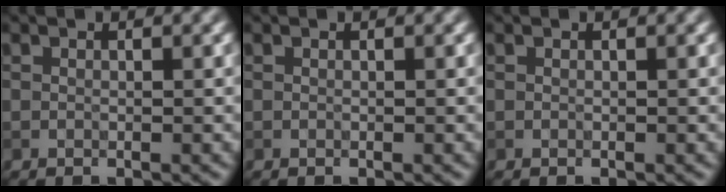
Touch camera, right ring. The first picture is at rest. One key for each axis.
{"total": 0.0}
{"total": 0.0}